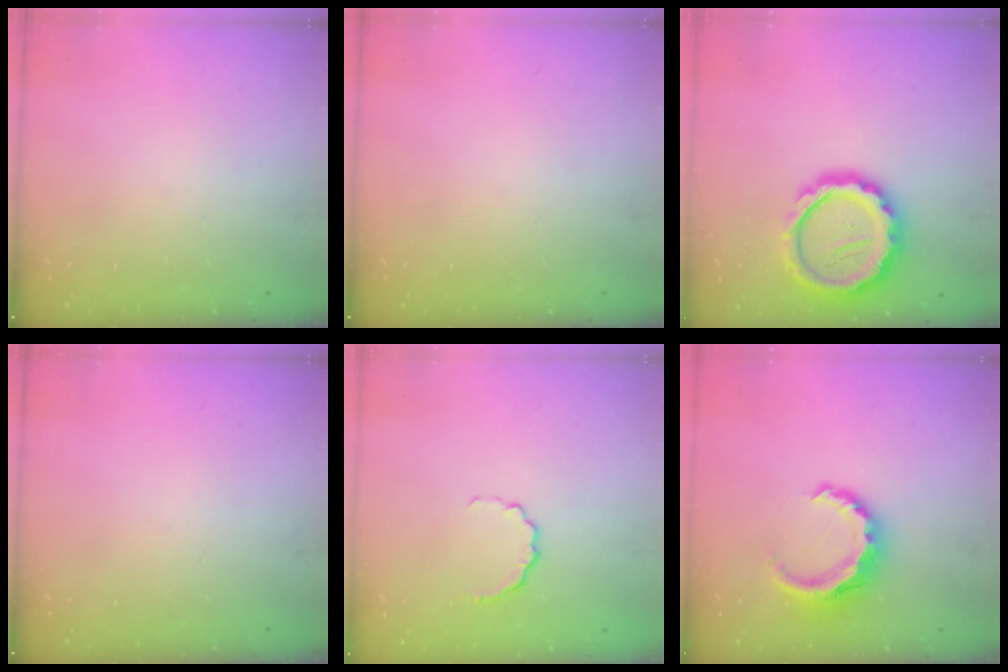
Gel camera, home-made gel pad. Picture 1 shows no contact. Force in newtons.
{"total": 0.0}
{"total": 16.2, "press": 16.0, "slide": 2.6}
{"total": 0.0}
{"total": 4.7, "press": 4.5, "slide": 1.1}
{"total": 8.9, "press": 8.8, "slide": 1.2}